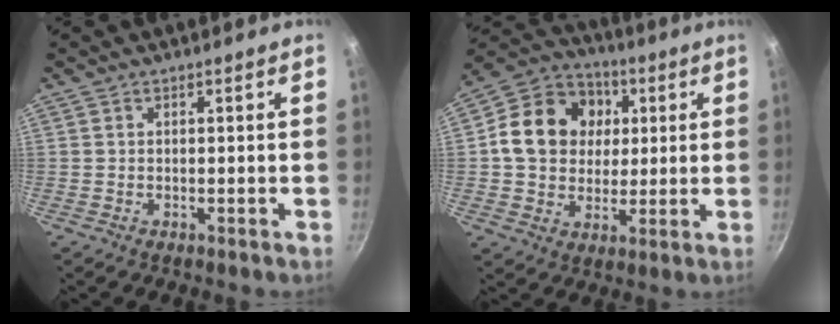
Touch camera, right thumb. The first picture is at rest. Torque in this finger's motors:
{"motor_torque": [-0.69, 0.88, 0.61, -0.40, 0.09]}